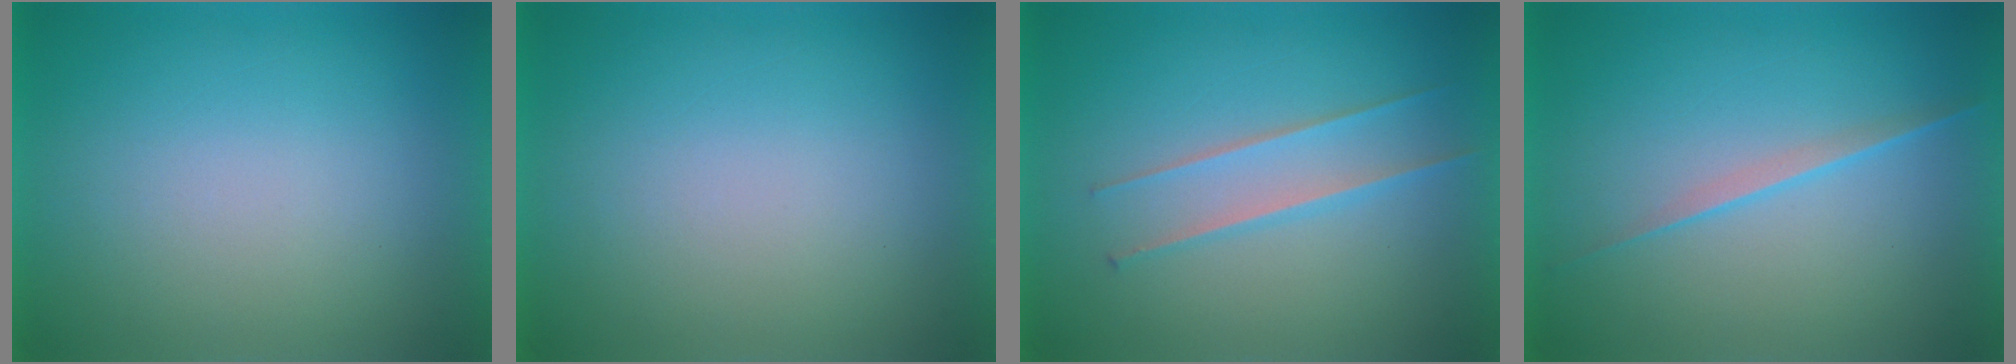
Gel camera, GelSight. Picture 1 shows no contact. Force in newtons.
{"total": 1.4}
{"total": 2.3}
{"total": 2.1}